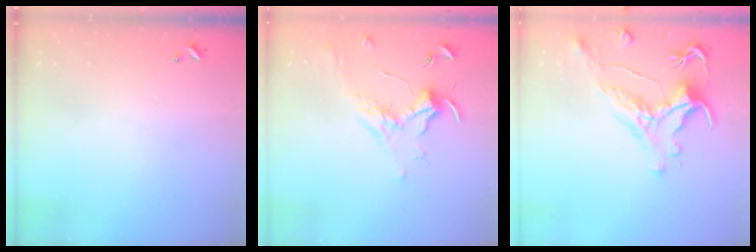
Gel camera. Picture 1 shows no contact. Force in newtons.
{"total": 1.9, "press": 1.7, "slide": 0.8}
{"total": 1.4, "press": 0.2, "slide": 1.4}